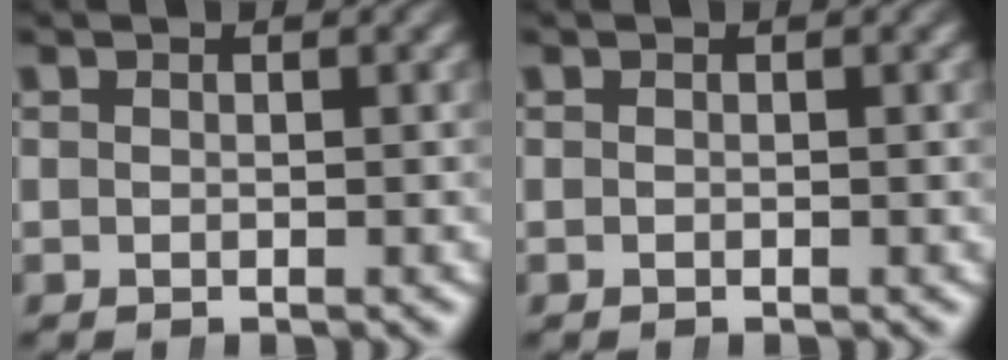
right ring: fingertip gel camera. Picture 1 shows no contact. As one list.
[{"total": 0.0}]